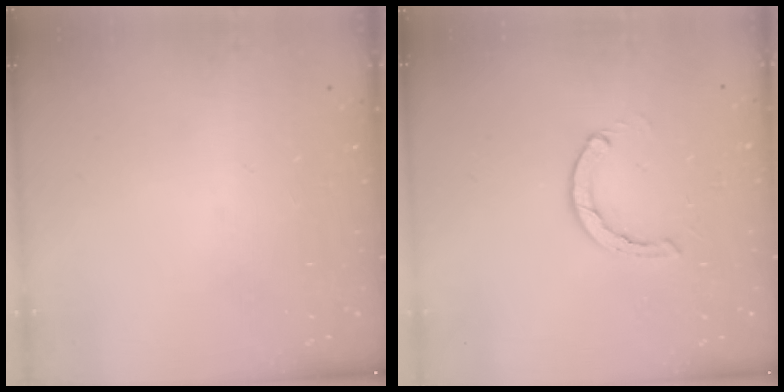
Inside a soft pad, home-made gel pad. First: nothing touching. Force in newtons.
{"total": 2.8, "press": 2.7, "slide": 0.4}